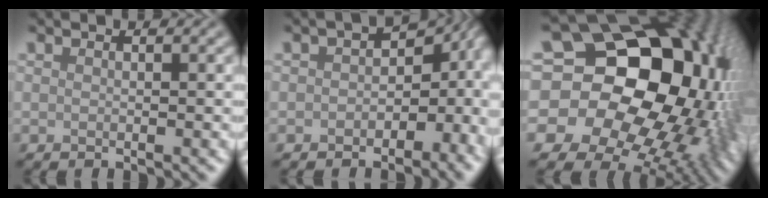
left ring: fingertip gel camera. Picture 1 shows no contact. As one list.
[{"total": 7.5, "force": [-0.9, 5.4, 5.1], "torque": [-0.024, -0.012, -0.006]}, {"total": 23.7, "force": [0.4, 18.5, 14.8], "torque": [-0.235, 0.035, -0.043]}]